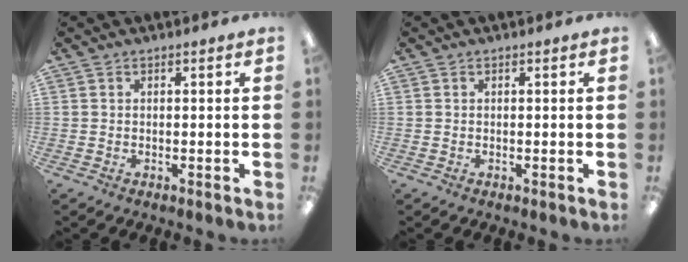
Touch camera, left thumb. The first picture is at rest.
{"total": 0.0}